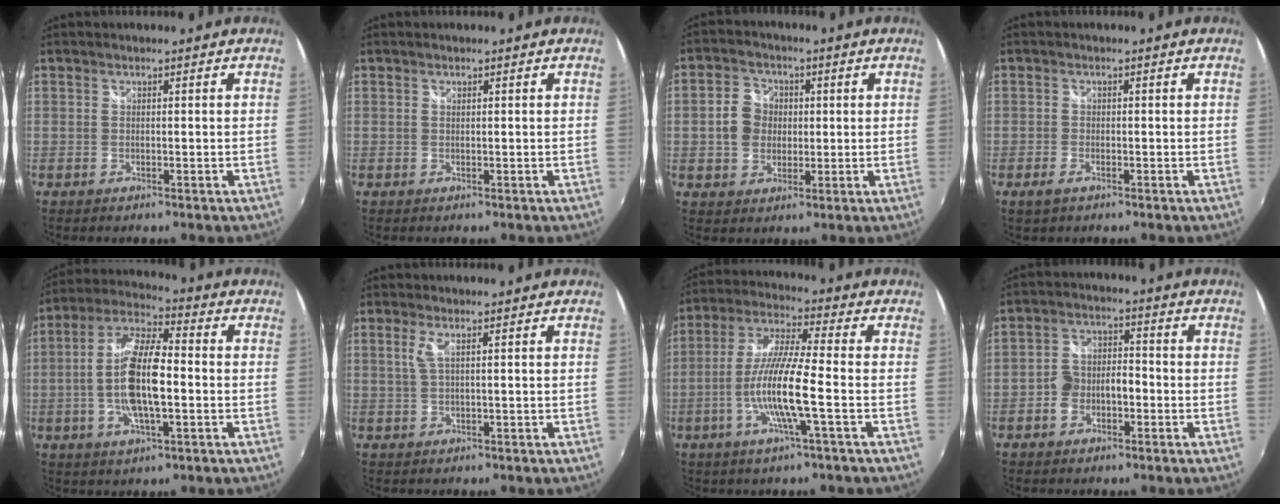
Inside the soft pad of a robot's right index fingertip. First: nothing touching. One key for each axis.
{"total": 0.0}
{"total": 6.6, "fx": 0.3, "fy": 5.7, "fz": 3.2, "tx": -0.065, "ty": 0.018, "tz": 0.005}
{"total": 2.3, "fx": -1.5, "fy": 1.0, "fz": 1.4, "tx": -0.032, "ty": -0.005, "tz": -0.029}
{"total": 13.4, "fx": -1.9, "fy": 4.3, "fz": 12.6, "tx": -0.253, "ty": 0.005, "tz": -0.040}
{"total": 2.0, "fx": 0.4, "fy": -0.2, "fz": 1.9, "tx": -0.037, "ty": 0.000, "tz": 0.009}
{"total": 11.6, "fx": -3.6, "fy": 0.1, "fz": 11.0, "tx": -0.221, "ty": -0.003, "tz": -0.070}
{"total": 5.6, "fx": -2.5, "fy": 3.9, "fz": 3.2, "tx": -0.066, "ty": 0.015, "tz": -0.041}